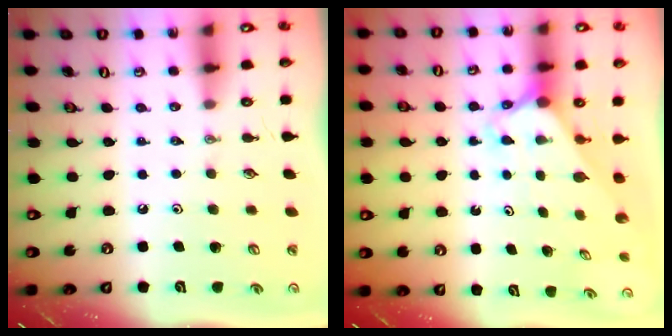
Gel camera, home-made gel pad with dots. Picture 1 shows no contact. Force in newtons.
{"total": 2.3, "press": 2.3, "slide": 0.2}